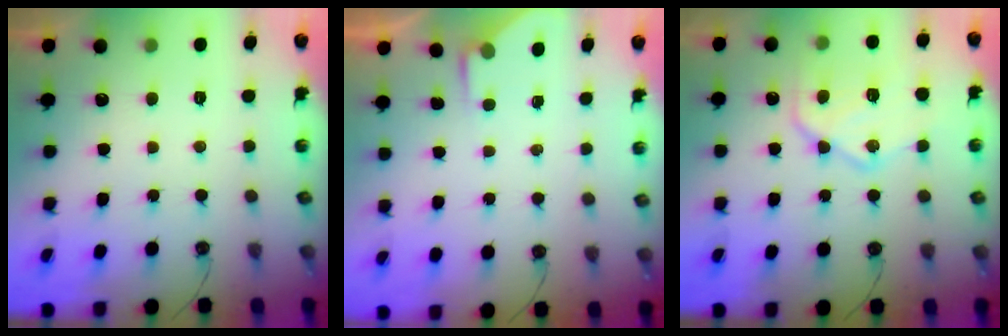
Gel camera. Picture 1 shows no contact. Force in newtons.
{"total": 3.4, "press": 3.3, "slide": 0.5}
{"total": 17.2, "press": 17.2, "slide": 1.4}